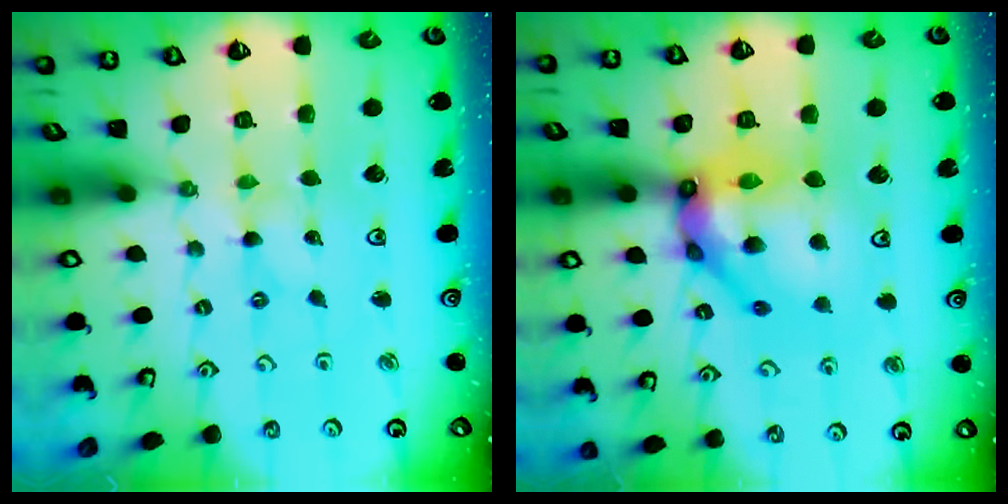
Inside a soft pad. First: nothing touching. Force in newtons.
{"total": 17.0, "press": 16.9, "slide": 1.8}